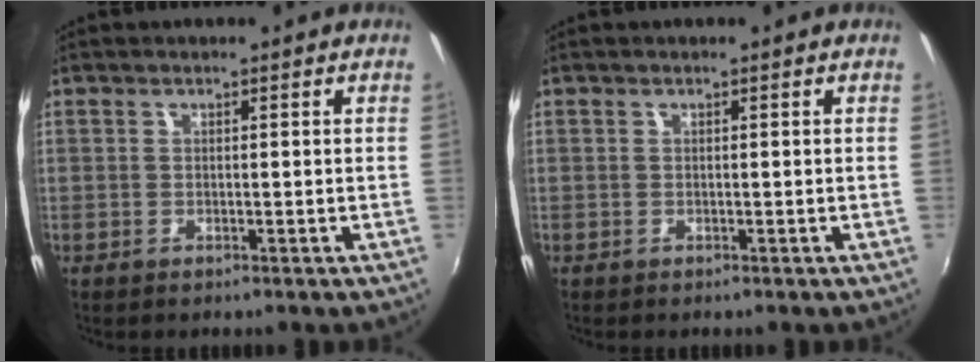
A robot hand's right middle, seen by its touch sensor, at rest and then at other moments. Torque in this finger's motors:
{"motor_torque": [0.02, -0.13, -0.15, -0.11]}